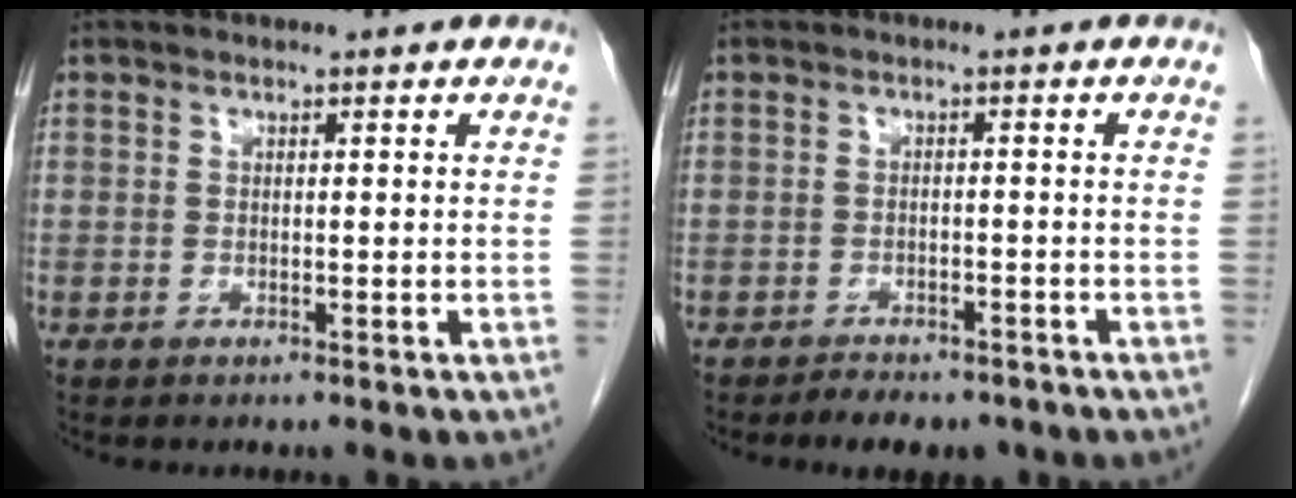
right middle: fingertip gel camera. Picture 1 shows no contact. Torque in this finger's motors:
{"motor_torque": [0.34, -0.26, 0.05, 0.04]}